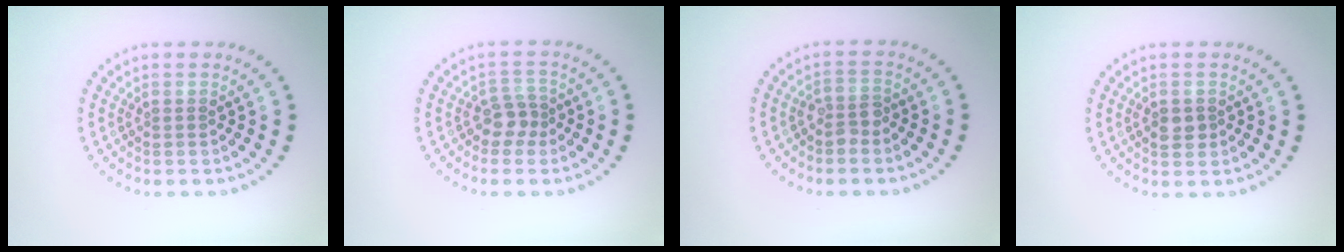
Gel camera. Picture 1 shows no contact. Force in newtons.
{"total": 2.1, "press": 1.7, "slide": 1.2}
{"total": 1.7, "press": 1.6, "slide": 0.6}
{"total": 1.8, "press": 1.8, "slide": 0.3}